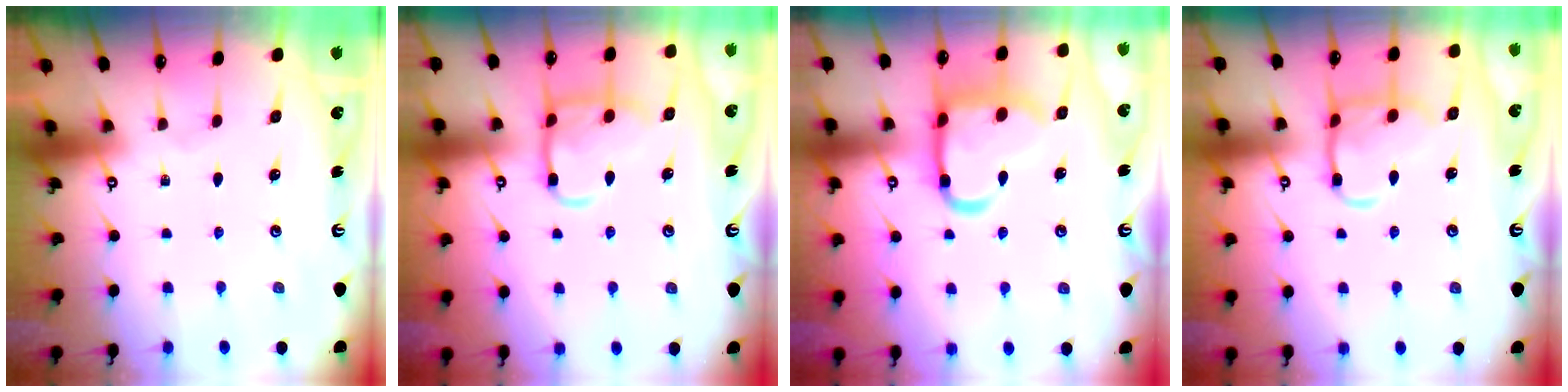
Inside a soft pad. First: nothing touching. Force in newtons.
{"total": 12.9, "press": 12.9, "slide": 1.0}
{"total": 17.4, "press": 17.3, "slide": 1.6}
{"total": 12.2, "press": 12.2, "slide": 0.9}